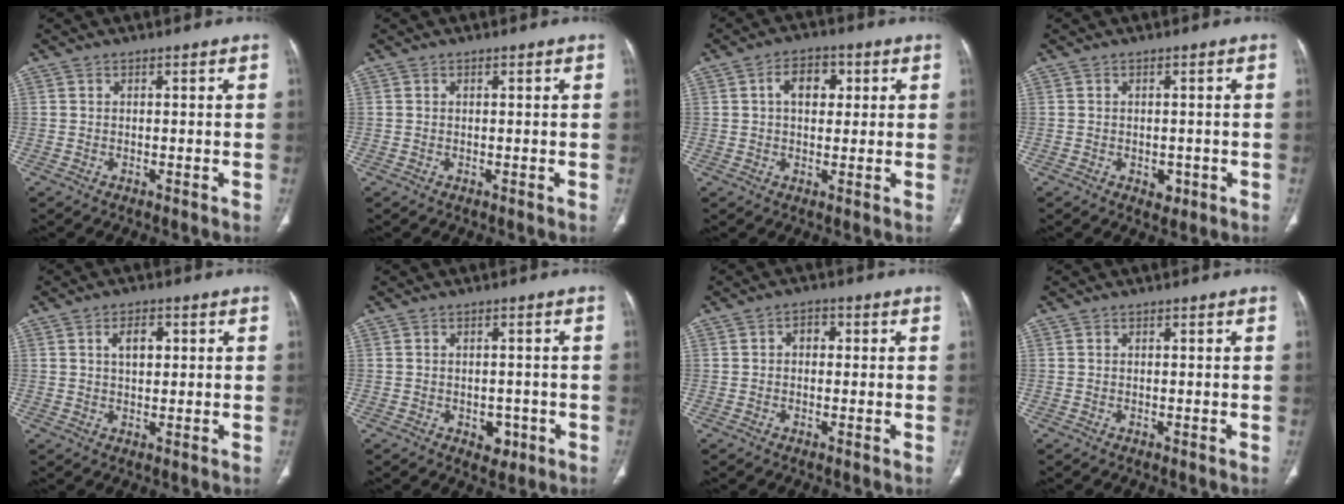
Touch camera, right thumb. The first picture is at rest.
{"total": 0.0}
{"total": 6.6, "force": [1.7, 4.2, 4.8], "torque": [-0.057, 0.007, 0.022]}
{"total": 2.4, "force": [-0.8, 1.7, 1.5], "torque": [-0.010, 0.001, -0.004]}
{"total": 4.2, "force": [1.2, 2.4, 3.3], "torque": [-0.049, 0.000, 0.021]}
{"total": 3.6, "force": [-1.3, 2.6, 2.2], "torque": [-0.011, 0.004, -0.010]}
{"total": 2.7, "force": [0.3, 1.9, 1.8], "torque": [-0.015, 0.010, -0.001]}
{"total": 0.0}